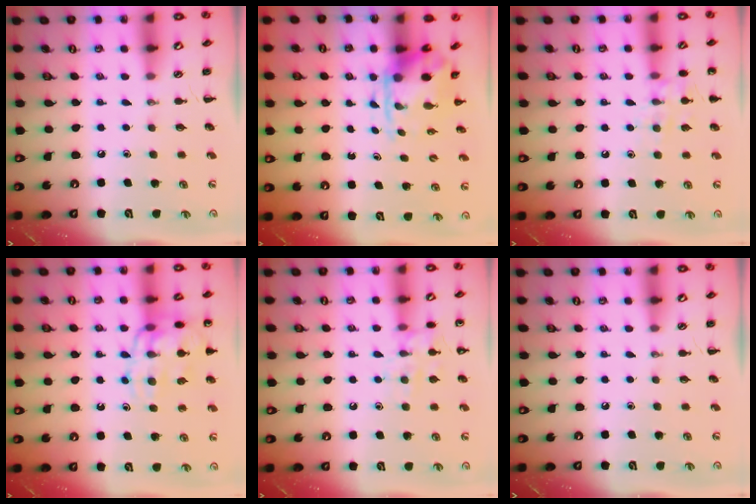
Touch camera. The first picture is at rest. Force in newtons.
{"total": 3.7, "press": 3.6, "slide": 0.9}
{"total": 9.2, "press": 9.1, "slide": 1.1}
{"total": 14.9, "press": 14.7, "slide": 2.5}
{"total": 9.8, "press": 9.8, "slide": 1.0}
{"total": 0.0}